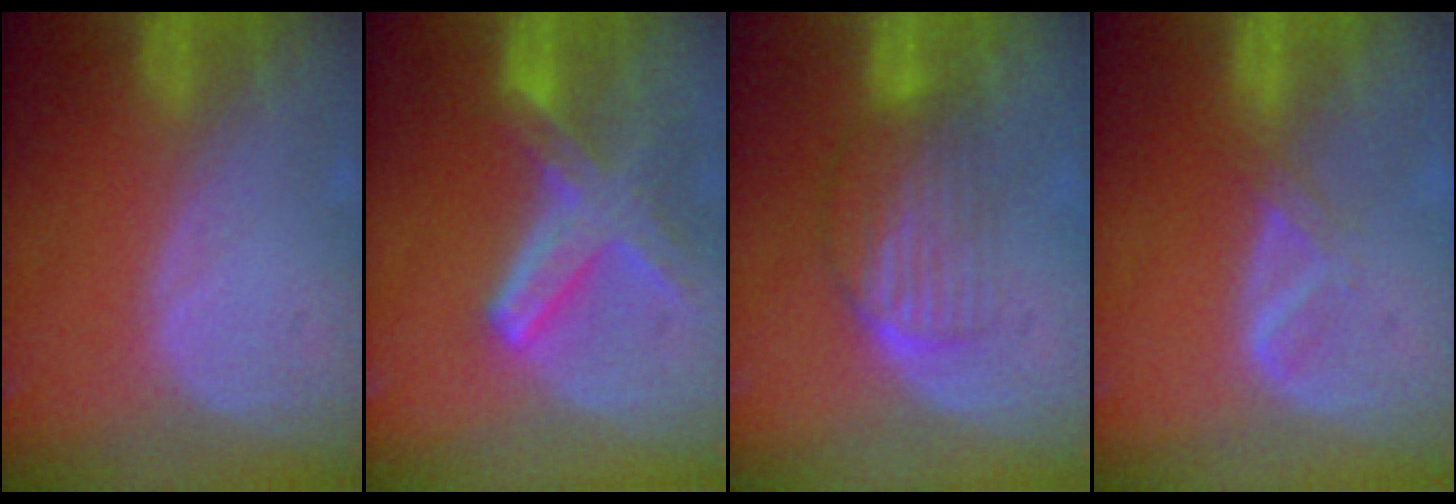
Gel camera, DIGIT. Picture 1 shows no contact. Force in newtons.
{"total": 8.2, "press": 7.2, "slide": 3.9}
{"total": 6.8, "press": 5.8, "slide": 3.4}
{"total": 2.1, "press": 2.1, "slide": 0.2}